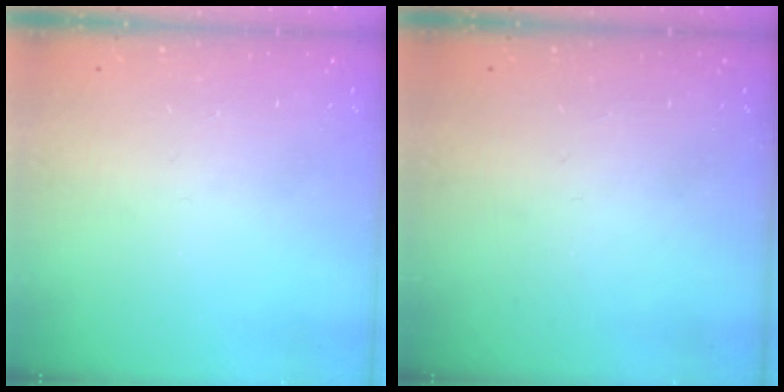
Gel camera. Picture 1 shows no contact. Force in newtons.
{"total": 0.0}